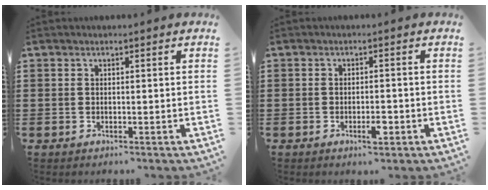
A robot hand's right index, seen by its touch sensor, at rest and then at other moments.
{"total": 2.6, "force": [-1.2, 0.8, 2.1], "torque": [-0.037, 0.001, -0.022]}